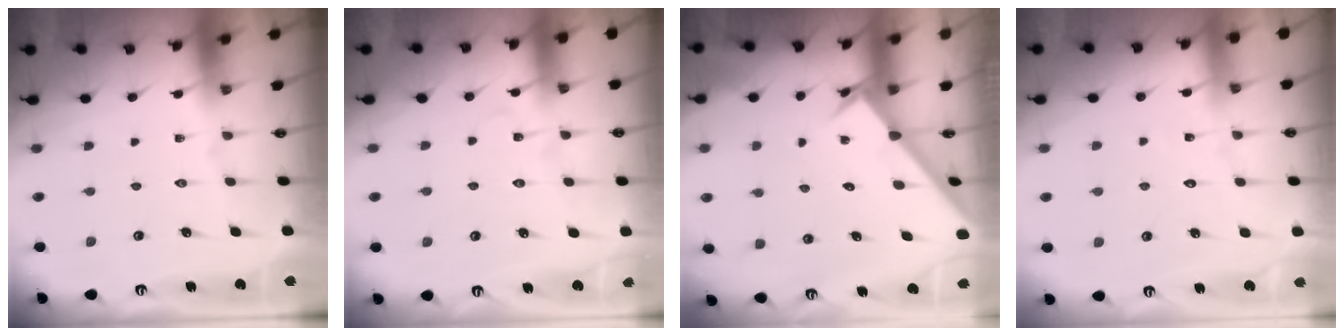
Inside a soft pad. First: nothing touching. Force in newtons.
{"total": 4.7, "press": 4.6, "slide": 0.6}
{"total": 2.0, "press": 2.0, "slide": 0.2}
{"total": 4.9, "press": 4.9, "slide": 0.4}